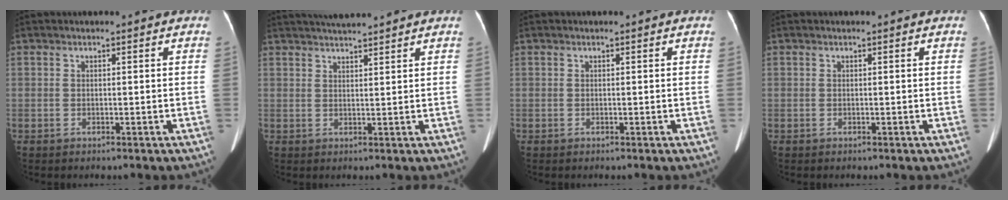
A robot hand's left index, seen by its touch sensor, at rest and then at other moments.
{"total": 6.3, "force": [5.8, -0.1, 2.3], "torque": [-0.040, 0.027, 0.090]}
{"total": 0.0}
{"total": 0.0}